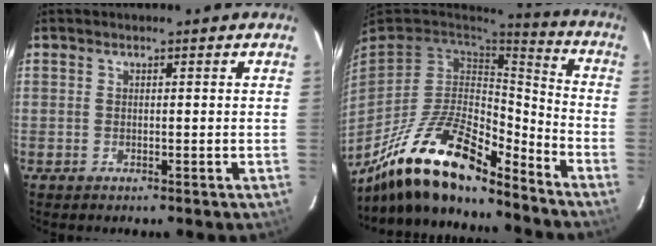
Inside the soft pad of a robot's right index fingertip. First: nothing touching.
{"total": 20.8, "force": [-15.3, 6.4, 12.5], "torque": [-0.251, -0.019, -0.274]}